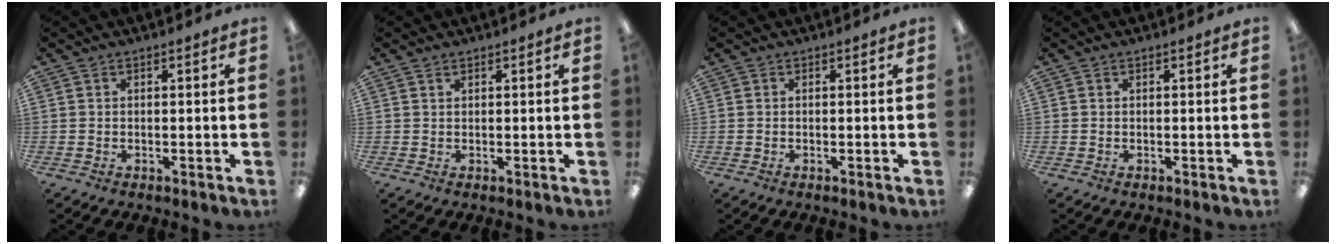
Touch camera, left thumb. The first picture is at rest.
{"total": 0.8, "force": [0.7, 0.3, 0.4], "torque": [-0.009, 0.000, 0.013]}
{"total": 0.0}
{"total": 0.0}